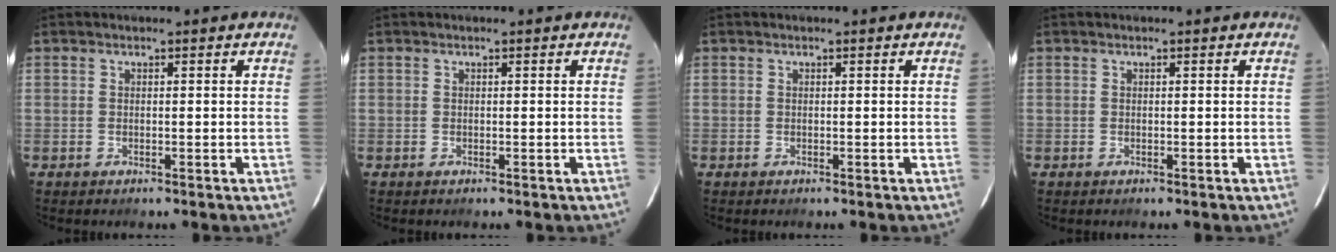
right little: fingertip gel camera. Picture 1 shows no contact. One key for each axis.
{"total": 0.0}
{"total": 0.0}
{"total": 0.0}